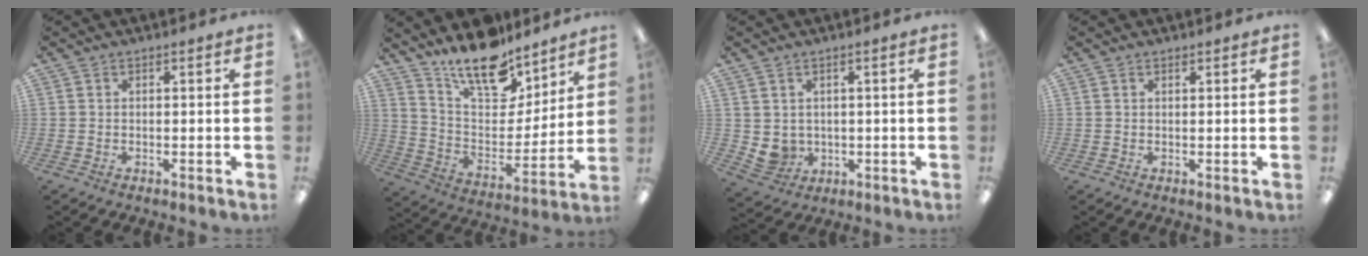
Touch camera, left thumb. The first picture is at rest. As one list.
[{"total": 17.0, "force": [14.0, 6.7, 6.9], "torque": [-0.128, -0.099, 0.252]}, {"total": 4.2, "force": [1.6, 3.7, 0.9], "torque": [-0.033, -0.005, 0.033]}, {"total": 0.5, "force": [0.5, 0.2, 0.1], "torque": [0.006, -0.004, 0.007]}]